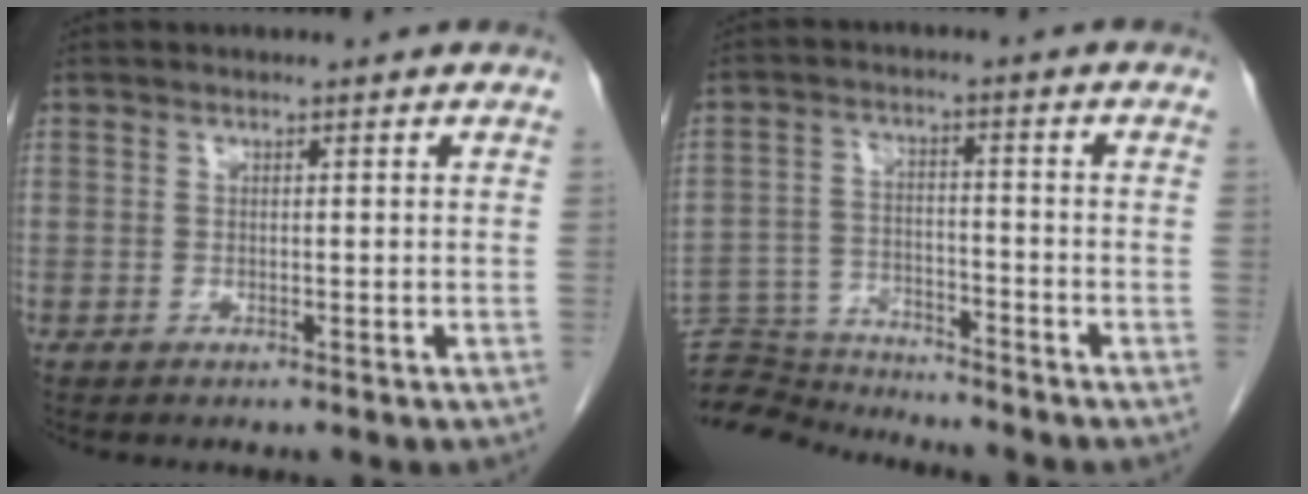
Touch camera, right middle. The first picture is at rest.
{"total": 9.3, "force": [-9.3, 0.5, 0.0], "torque": [-0.005, 0.007, -0.168]}